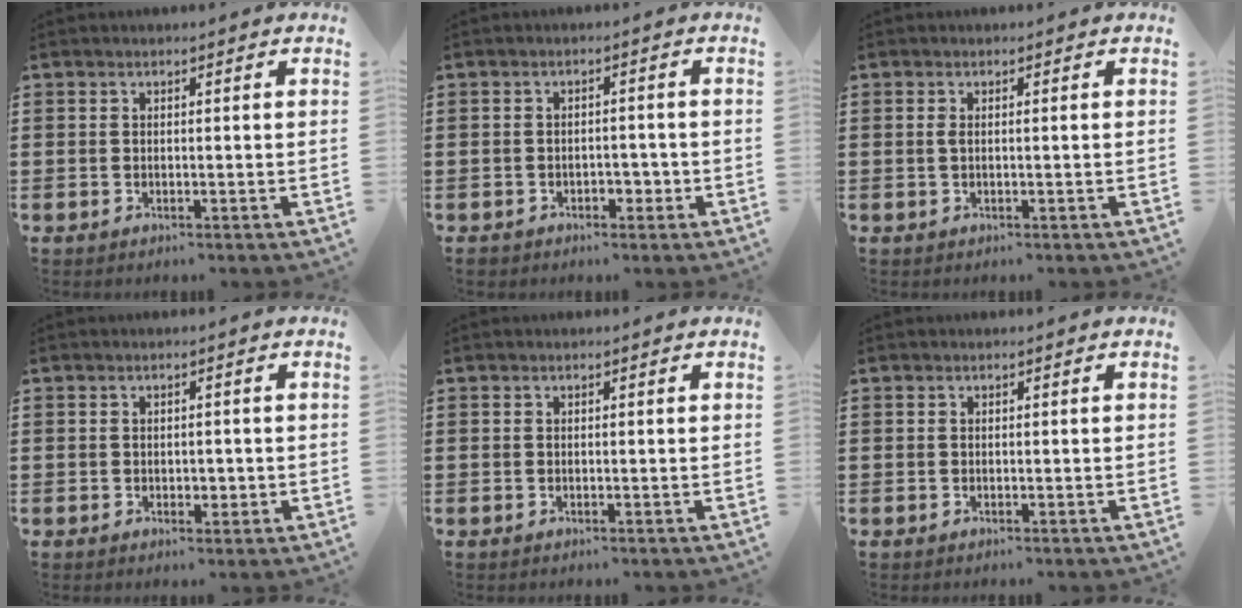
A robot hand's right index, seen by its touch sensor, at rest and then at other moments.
{"total": 2.6, "force": [-1.5, 1.4, 1.6], "torque": [-0.032, 0.001, -0.030]}
{"total": 0.9, "force": [0.0, 0.1, 0.9], "torque": [-0.018, 0.000, 0.000]}
{"total": 1.6, "force": [-0.2, 1.1, 1.2], "torque": [-0.022, 0.005, -0.004]}
{"total": 0.0}
{"total": 0.0}